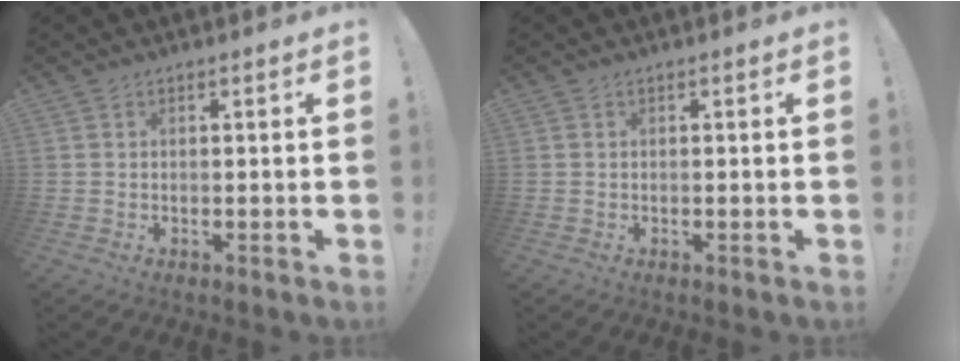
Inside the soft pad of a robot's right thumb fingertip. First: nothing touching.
{"total": 0.0}